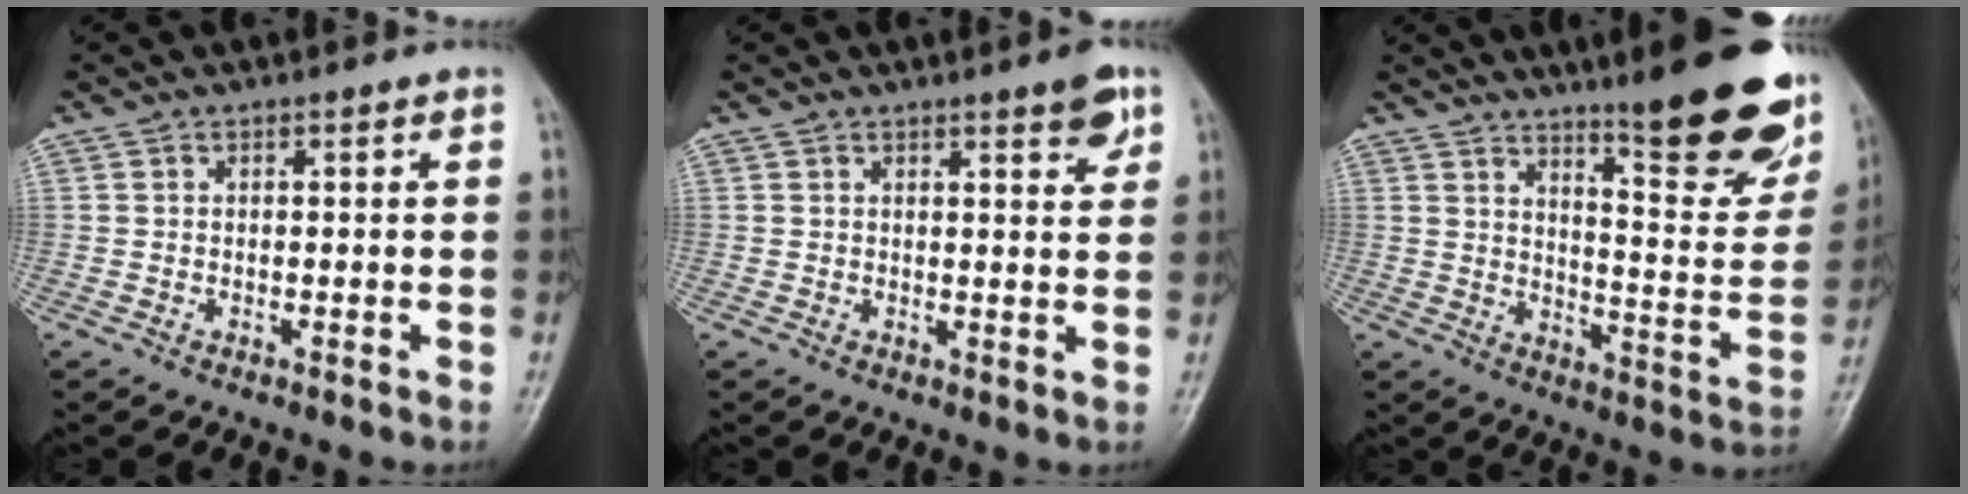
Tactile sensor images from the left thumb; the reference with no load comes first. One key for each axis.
{"total": 4.4, "fx": 2.8, "fy": 1.0, "fz": 3.2, "tx": -0.035, "ty": -0.016, "tz": 0.034}
{"total": 20.0, "fx": 13.9, "fy": 4.1, "fz": 13.8, "tx": -0.146, "ty": -0.096, "tz": 0.196}